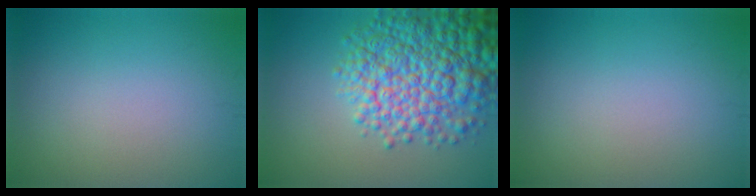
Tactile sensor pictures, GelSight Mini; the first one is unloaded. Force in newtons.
{"total": 9.7, "press": 9.7, "slide": 0.3}
{"total": 0.0}